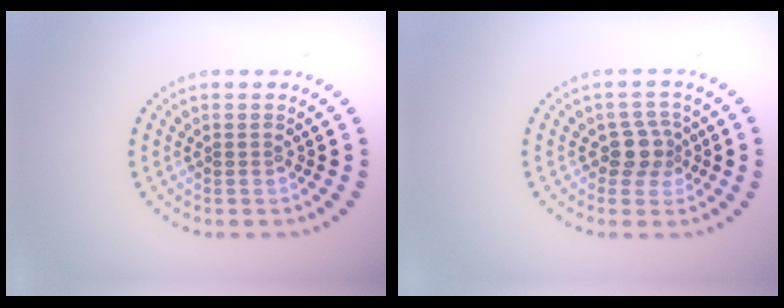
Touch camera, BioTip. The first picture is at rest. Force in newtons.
{"total": 2.4, "press": 2.0, "slide": 1.4}